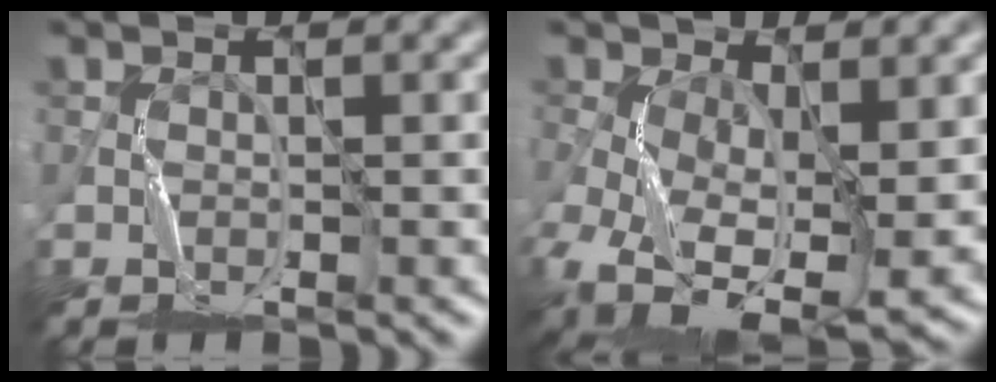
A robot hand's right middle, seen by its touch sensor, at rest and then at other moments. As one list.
[{"total": 11.2, "force": [-3.3, 5.5, 9.2], "torque": [-0.192, -0.035, -0.046]}]